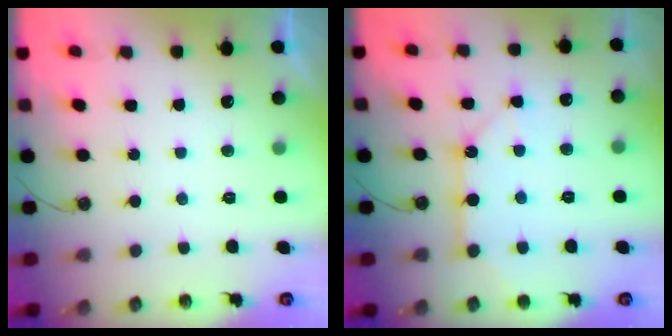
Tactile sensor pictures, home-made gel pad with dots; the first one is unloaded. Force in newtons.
{"total": 11.0, "press": 10.9, "slide": 0.9}